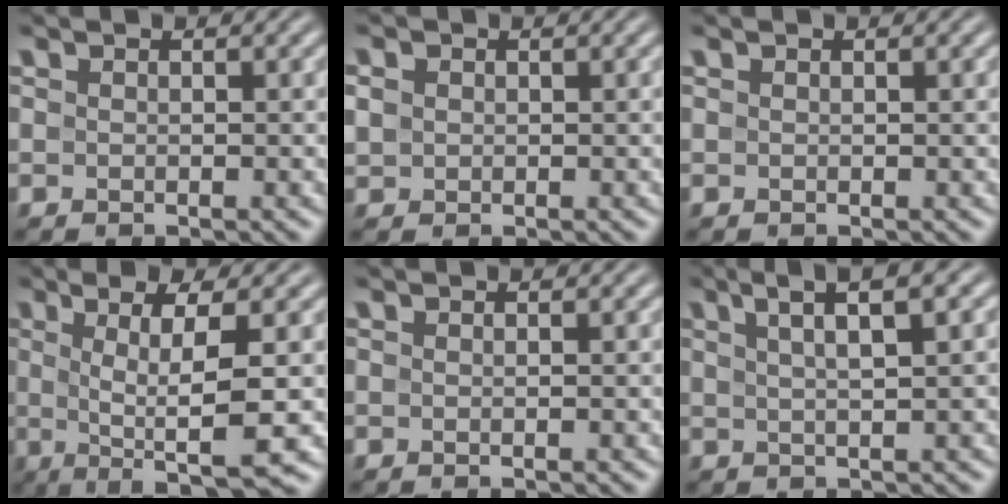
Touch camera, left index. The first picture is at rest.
{"total": 1.4, "force": [0.3, 1.3, 0.5], "torque": [-0.013, 0.003, 0.004]}
{"total": 0.0}
{"total": 7.5, "force": [-0.4, 1.8, 7.3], "torque": [-0.118, -0.001, -0.004]}
{"total": 0.6, "force": [0.0, 0.2, 0.5], "torque": [-0.005, 0.005, -0.001]}
{"total": 4.8, "force": [2.5, 1.0, 4.0], "torque": [-0.052, 0.015, 0.035]}